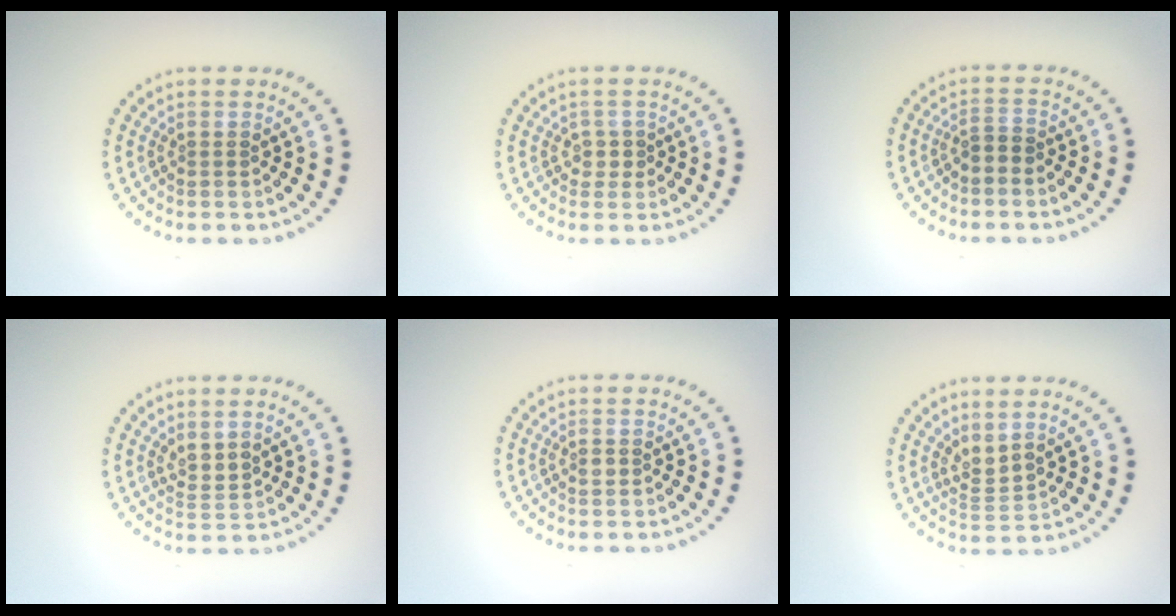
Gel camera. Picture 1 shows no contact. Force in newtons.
{"total": 1.4, "press": 1.2, "slide": 0.8}
{"total": 1.2, "press": 1.0, "slide": 0.8}
{"total": 1.8, "press": 1.4, "slide": 1.2}
{"total": 0.6, "press": 0.6, "slide": 0.3}
{"total": 2.2, "press": 1.6, "slide": 1.5}